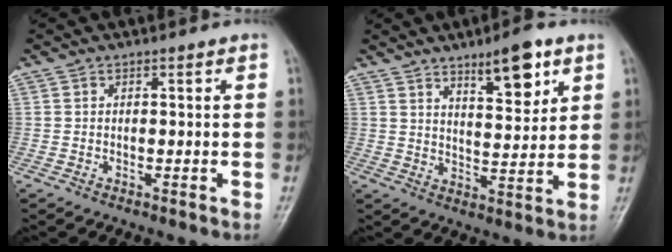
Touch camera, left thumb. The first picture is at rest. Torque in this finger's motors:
{"motor_torque": [0.43, 0.37, -0.07, -0.33, 0.08]}